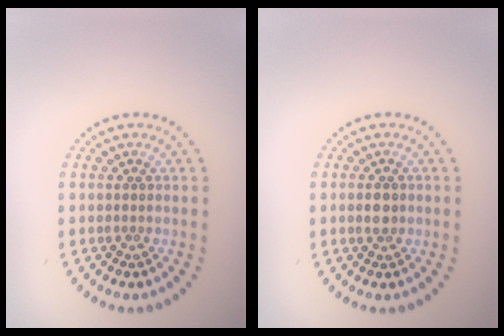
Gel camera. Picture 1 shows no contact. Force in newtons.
{"total": 1.5, "press": 1.5, "slide": 0.3}